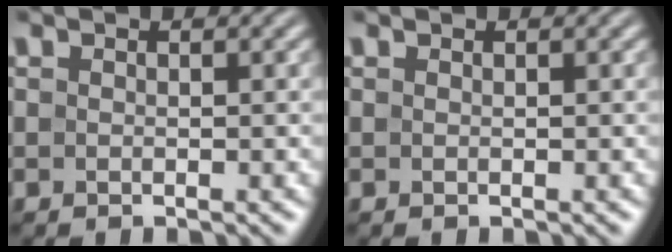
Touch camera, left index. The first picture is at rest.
{"total": 0.0}